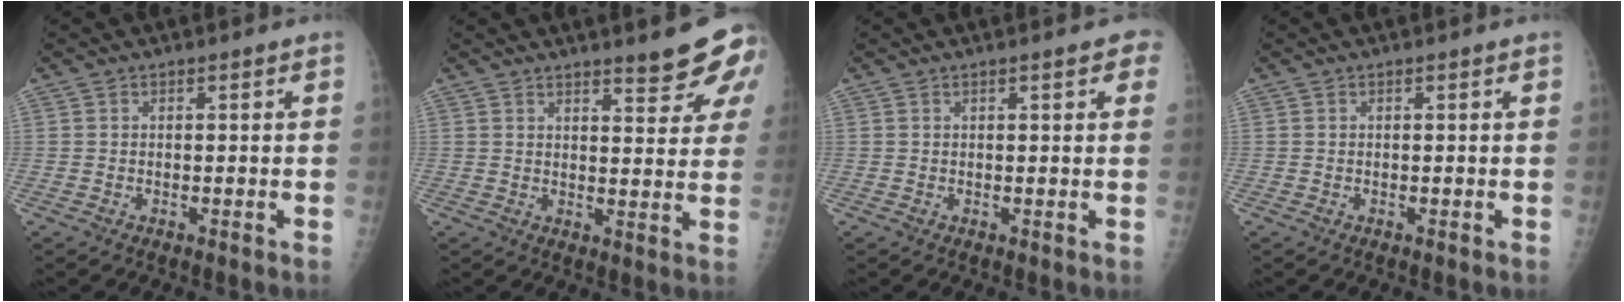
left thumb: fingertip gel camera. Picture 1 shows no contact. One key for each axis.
{"total": 9.6, "fx": 6.9, "fy": 2.3, "fz": 6.3, "tx": -0.051, "ty": -0.040, "tz": 0.079}
{"total": 3.4, "fx": 1.9, "fy": 1.2, "fz": 2.6, "tx": -0.017, "ty": -0.001, "tz": 0.018}
{"total": 0.0}